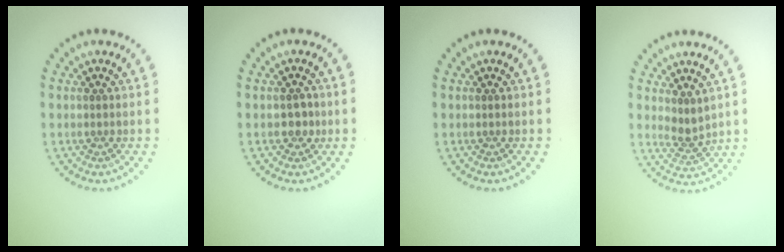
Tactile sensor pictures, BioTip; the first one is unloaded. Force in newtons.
{"total": 1.5, "press": 1.4, "slide": 0.3}
{"total": 0.0}
{"total": 2.0, "press": 1.6, "slide": 1.3}